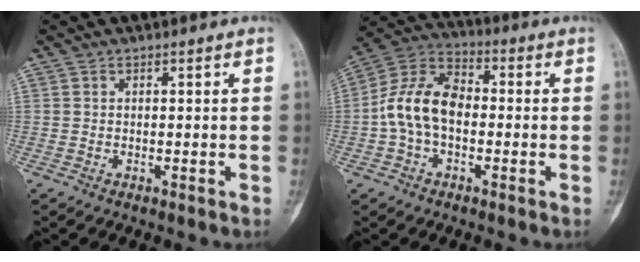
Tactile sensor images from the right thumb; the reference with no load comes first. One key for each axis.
{"total": 12.1, "fx": -1.3, "fy": 7.8, "fz": 9.2, "tx": -0.168, "ty": 0.038, "tz": -0.036}